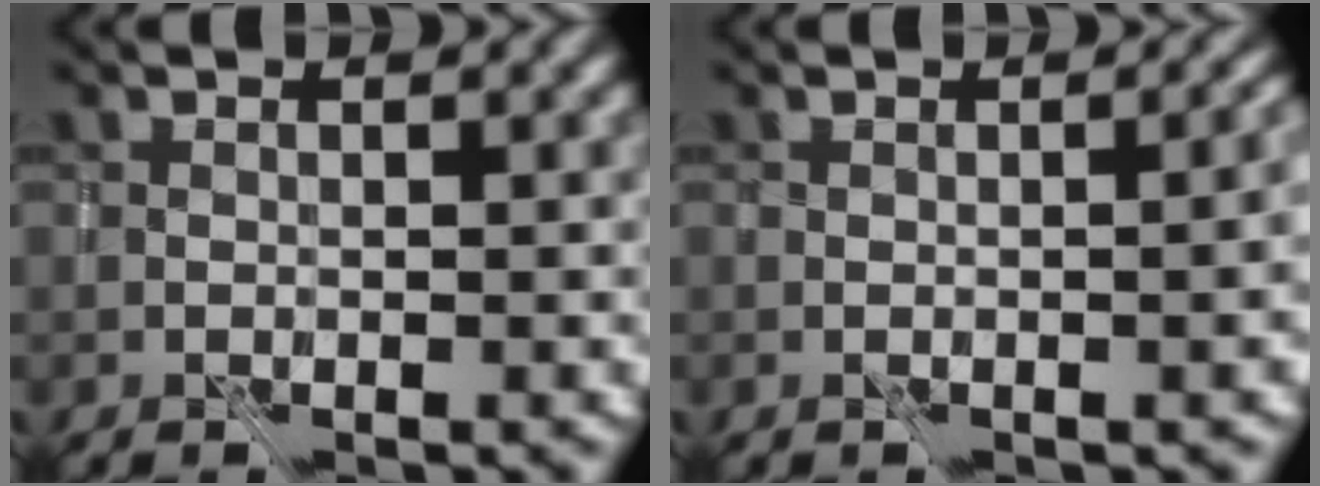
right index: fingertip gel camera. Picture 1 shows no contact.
{"total": 5.2, "force": [-0.7, 2.4, 4.6], "torque": [-0.013, 0.010, -0.004]}